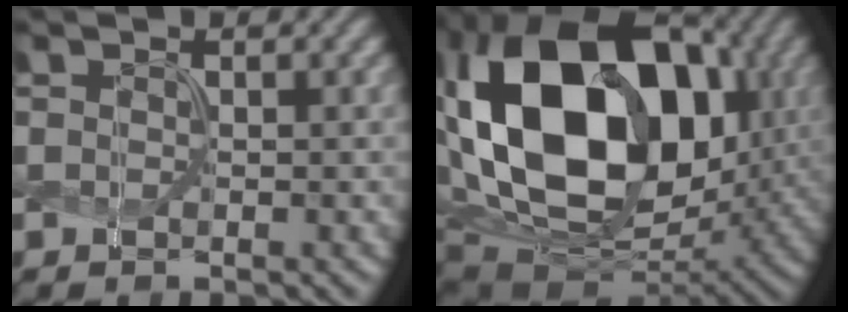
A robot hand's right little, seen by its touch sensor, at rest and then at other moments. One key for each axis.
{"total": 20.0, "fx": 2.6, "fy": 13.9, "fz": 14.1, "tx": -0.296, "ty": 0.020, "tz": 0.048}